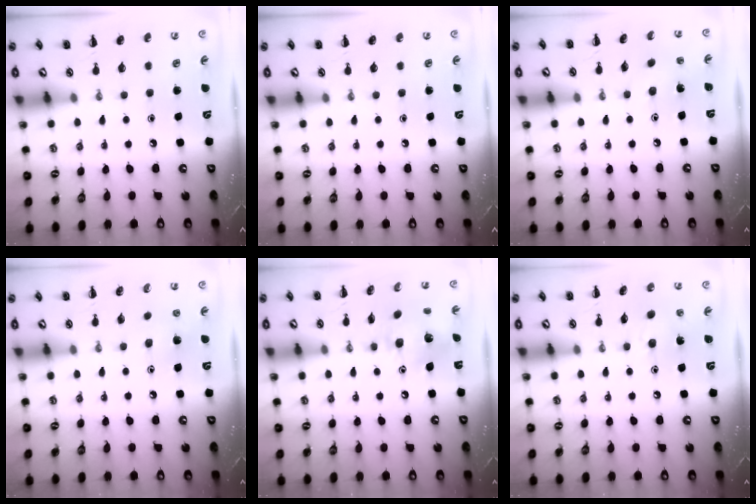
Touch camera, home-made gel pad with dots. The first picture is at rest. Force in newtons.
{"total": 0.0}
{"total": 2.1, "press": 2.0, "slide": 0.6}
{"total": 5.0, "press": 4.9, "slide": 0.7}
{"total": 8.1, "press": 8.1, "slide": 0.2}
{"total": 6.1, "press": 6.0, "slide": 1.1}